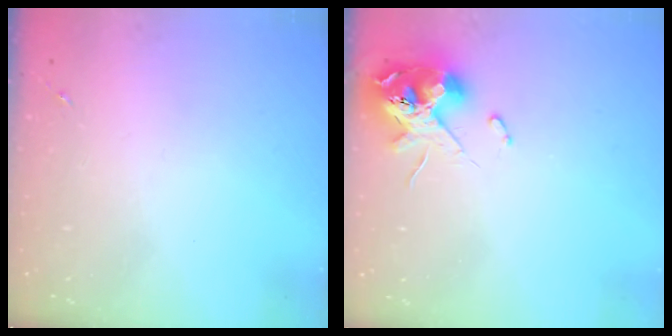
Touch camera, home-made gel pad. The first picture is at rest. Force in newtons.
{"total": 11.9, "press": 11.8, "slide": 1.5}